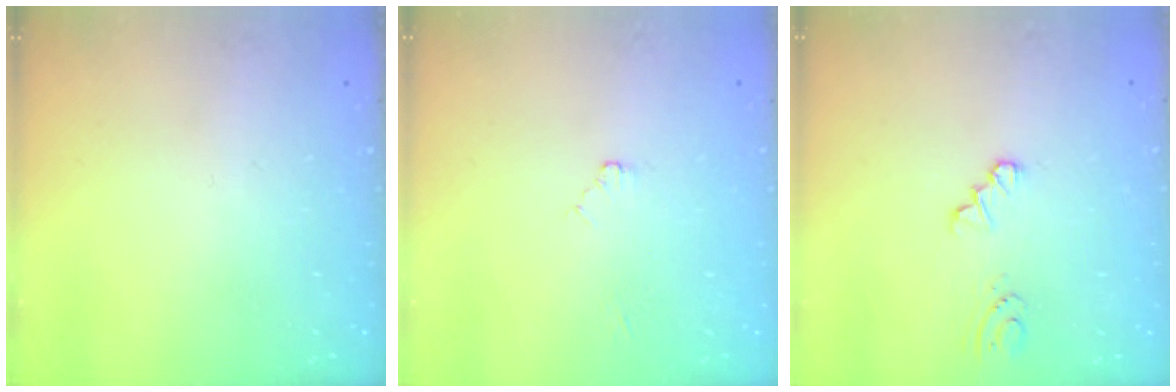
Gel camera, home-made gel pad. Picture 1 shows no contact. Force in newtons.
{"total": 2.4, "press": 2.4, "slide": 0.4}
{"total": 0.7, "press": 0.7, "slide": 0.1}